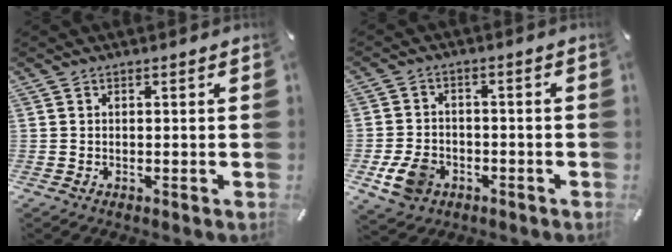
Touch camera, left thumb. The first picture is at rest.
{"total": 8.4, "force": [-3.4, 6.4, 4.4], "torque": [-0.090, 0.014, -0.061]}